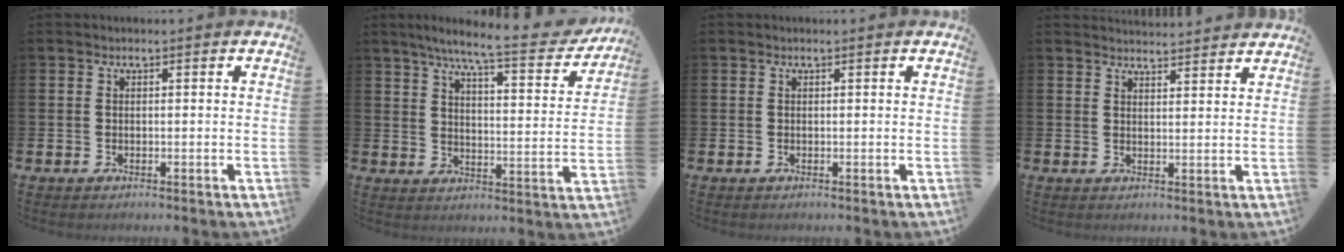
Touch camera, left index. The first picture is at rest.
{"total": 8.7, "force": [7.5, 0.7, 4.3], "torque": [-0.095, -0.048, 0.125]}
{"total": 0.0}
{"total": 3.4, "force": [3.4, 0.1, -0.2], "torque": [-0.003, -0.020, 0.062]}